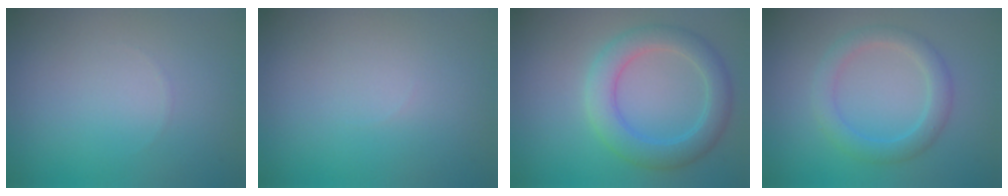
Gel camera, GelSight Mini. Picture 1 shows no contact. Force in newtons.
{"total": 0.5, "press": 0.5, "slide": 0.0}
{"total": 4.4, "press": 4.4, "slide": 0.2}
{"total": 2.9, "press": 2.9, "slide": 0.2}